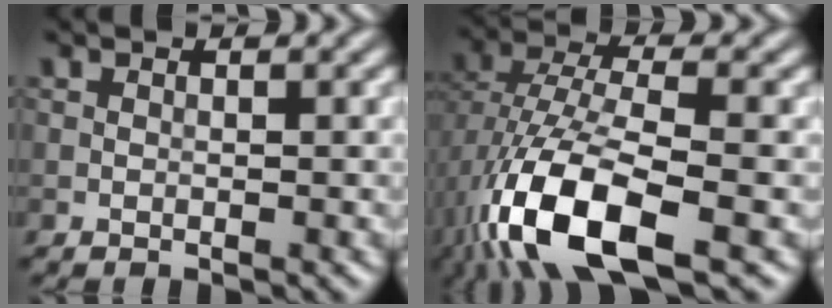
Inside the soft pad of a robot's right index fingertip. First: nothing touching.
{"total": 11.4, "force": [-5.3, 4.6, 8.9], "torque": [-0.186, -0.004, -0.104]}